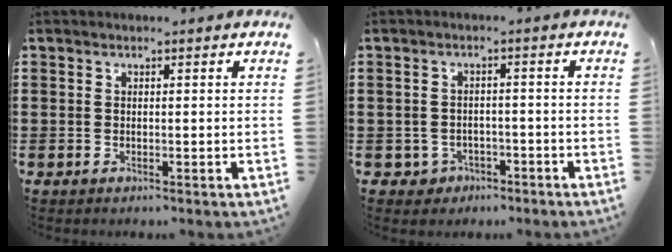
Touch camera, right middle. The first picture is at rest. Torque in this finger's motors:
{"motor_torque": [0.07, 0.13, 0.05, -0.01]}